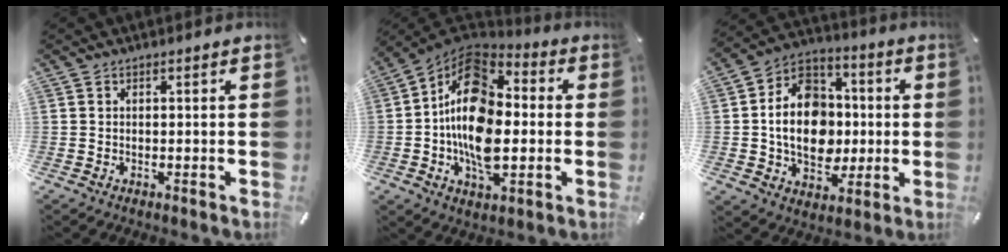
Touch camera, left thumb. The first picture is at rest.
{"total": 18.0, "force": [-1.8, 11.6, 13.6], "torque": [-0.268, 0.003, -0.041]}
{"total": 16.0, "force": [-1.8, 13.0, 9.1], "torque": [-0.177, 0.018, -0.030]}